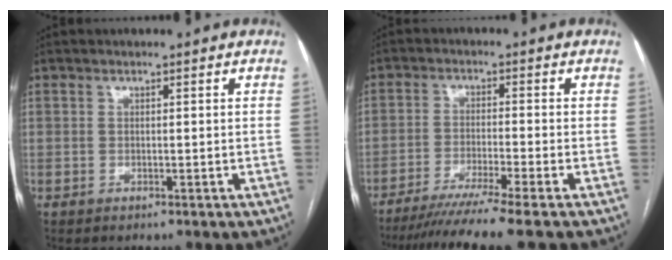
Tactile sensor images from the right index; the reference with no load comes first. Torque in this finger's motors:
{"motor_torque": [1.12, -1.02, 0.31, 0.09]}